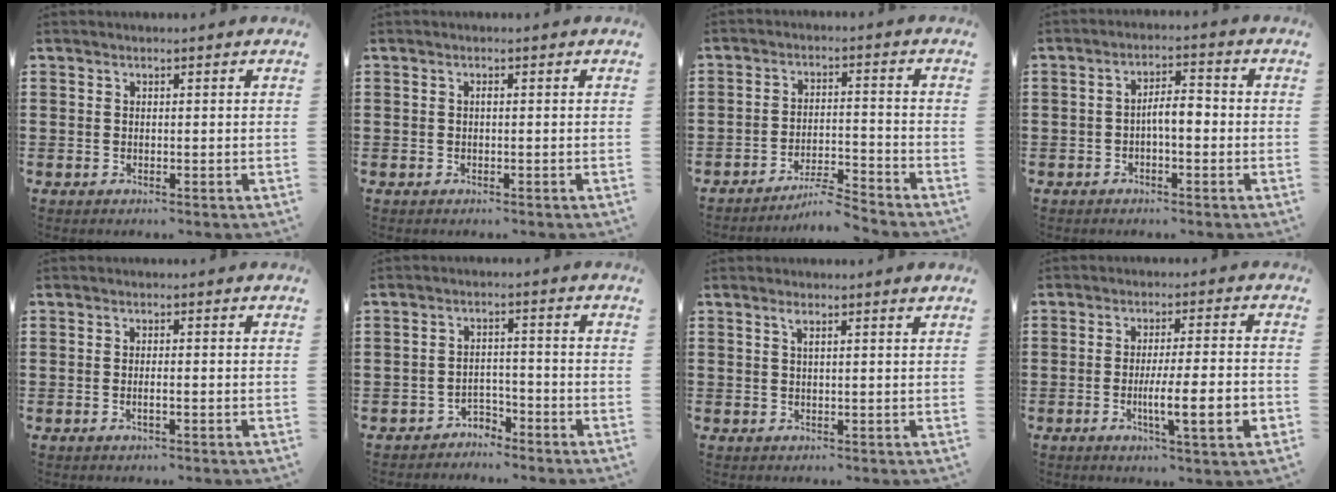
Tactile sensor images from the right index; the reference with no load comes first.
{"total": 0.6, "force": [-0.1, 0.1, 0.5], "torque": [-0.012, -0.004, -0.001]}
{"total": 5.0, "force": [-4.8, 0.1, 1.5], "torque": [-0.027, 0.000, -0.093]}
{"total": 3.9, "force": [-0.8, 1.4, 3.5], "torque": [-0.065, 0.009, -0.018]}
{"total": 1.2, "force": [-0.4, 0.1, 1.1], "torque": [-0.020, -0.003, -0.007]}
{"total": 2.9, "force": [-2.8, 0.7, 0.1], "torque": [-0.011, 0.003, -0.060]}
{"total": 1.6, "force": [0.9, 0.1, 1.3], "torque": [-0.028, 0.000, 0.015]}
{"total": 8.7, "force": [-2.4, 1.1, 8.3], "torque": [-0.142, -0.010, -0.040]}